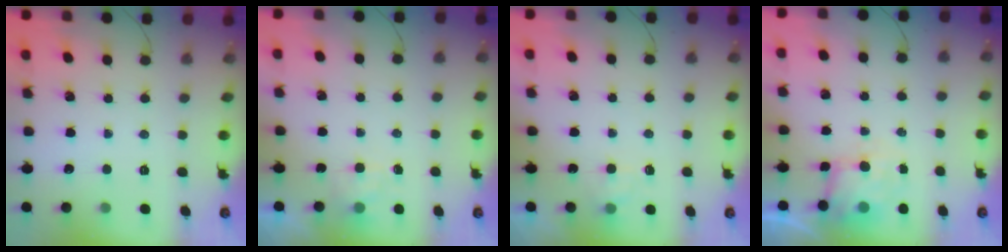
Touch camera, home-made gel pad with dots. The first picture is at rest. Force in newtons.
{"total": 2.0, "press": 1.4, "slide": 1.3}
{"total": 2.7, "press": 2.3, "slide": 1.4}
{"total": 6.5, "press": 6.4, "slide": 1.0}